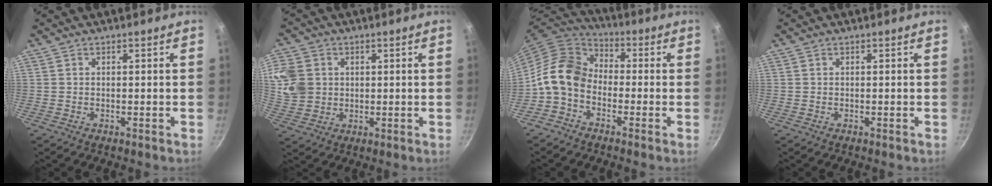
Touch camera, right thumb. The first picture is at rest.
{"total": 10.7, "force": [2.1, 9.2, 4.9], "torque": [-0.090, -0.004, 0.041]}
{"total": 10.8, "force": [-2.5, 8.1, 6.7], "torque": [-0.097, 0.040, -0.072]}
{"total": 0.0}